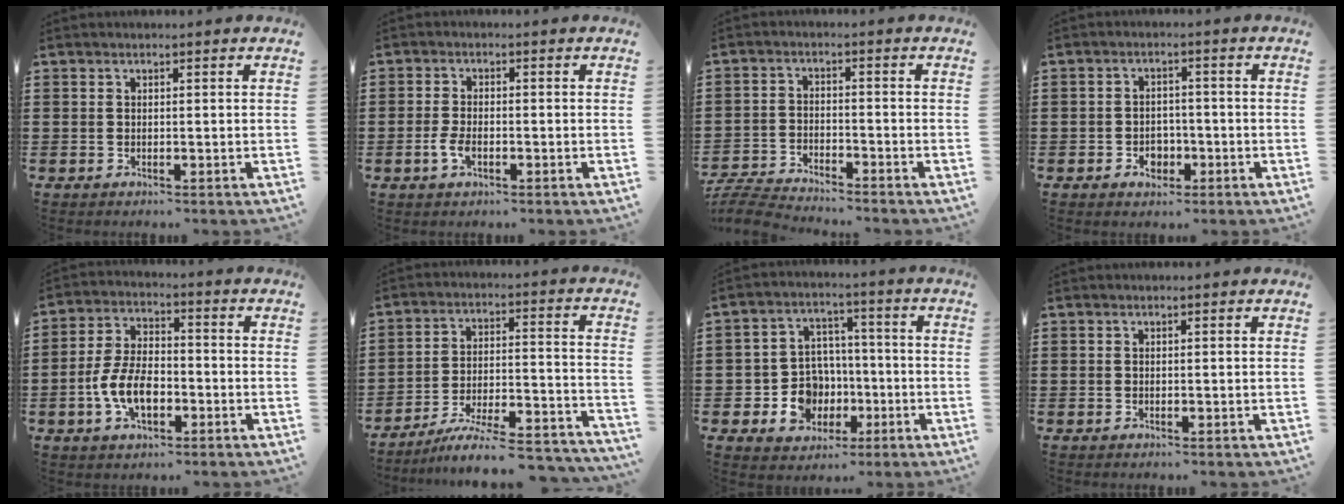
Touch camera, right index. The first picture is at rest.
{"total": 3.1, "force": [-1.1, 1.6, 2.4], "torque": [-0.064, -0.007, -0.025]}
{"total": 5.0, "force": [-4.9, 0.2, 0.8], "torque": [-0.034, -0.005, -0.104]}
{"total": 2.9, "force": [-1.3, 2.1, 1.4], "torque": [-0.031, 0.000, -0.027]}
{"total": 8.2, "force": [-2.7, 4.4, 6.5], "torque": [-0.151, 0.001, -0.056]}
{"total": 8.1, "force": [-7.0, 0.8, 4.0], "torque": [-0.067, 0.001, -0.138]}
{"total": 8.8, "force": [-2.3, 7.7, 3.5], "torque": [-0.092, 0.015, -0.032]}
{"total": 0.0}